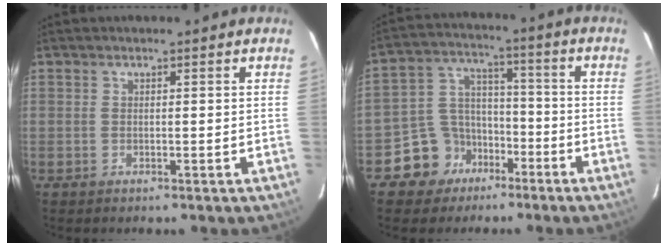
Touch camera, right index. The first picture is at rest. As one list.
[{"total": 9.7, "force": [-5.9, 7.5, 1.6], "torque": [-0.048, 0.043, -0.094]}]